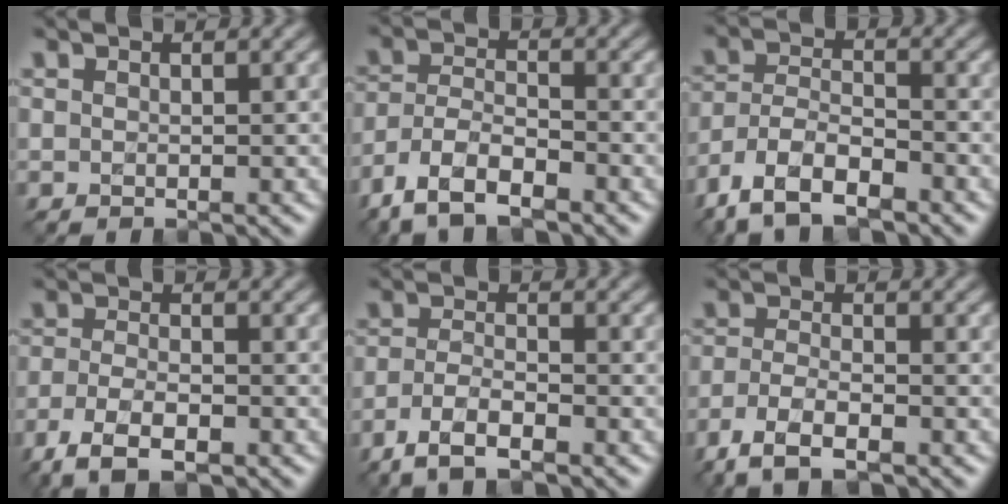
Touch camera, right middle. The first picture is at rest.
{"total": 6.8, "force": [-4.9, 2.7, 3.9], "torque": [-0.076, -0.006, -0.101]}
{"total": 7.7, "force": [-5.6, 3.1, 4.3], "torque": [-0.084, -0.007, -0.113]}
{"total": 5.1, "force": [-3.3, 2.0, 3.4], "torque": [-0.072, -0.009, -0.066]}
{"total": 4.1, "force": [-2.8, 1.2, 2.8], "torque": [-0.059, -0.006, -0.059]}
{"total": 4.9, "force": [-3.4, 1.6, 3.0], "torque": [-0.066, -0.008, -0.071]}